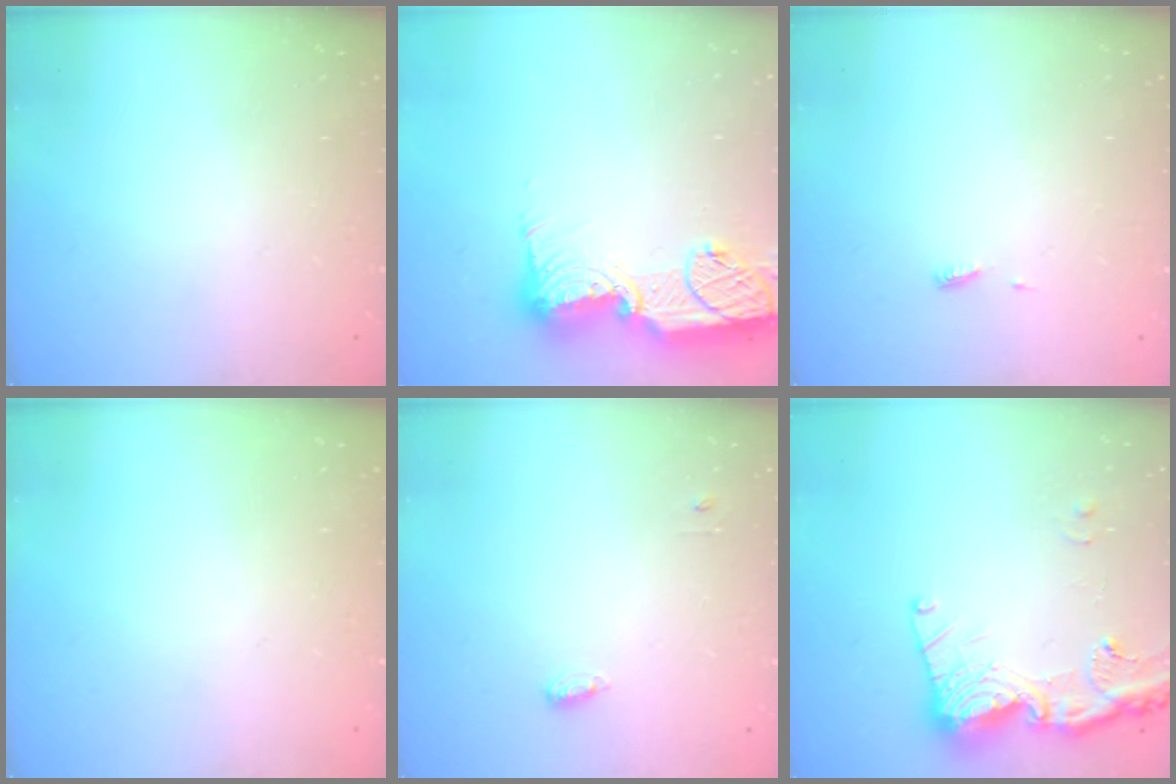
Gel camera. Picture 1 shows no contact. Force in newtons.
{"total": 17.3, "press": 17.2, "slide": 1.5}
{"total": 3.9, "press": 3.9, "slide": 0.6}
{"total": 0.0}
{"total": 3.7, "press": 3.6, "slide": 1.0}
{"total": 16.6, "press": 16.5, "slide": 1.9}